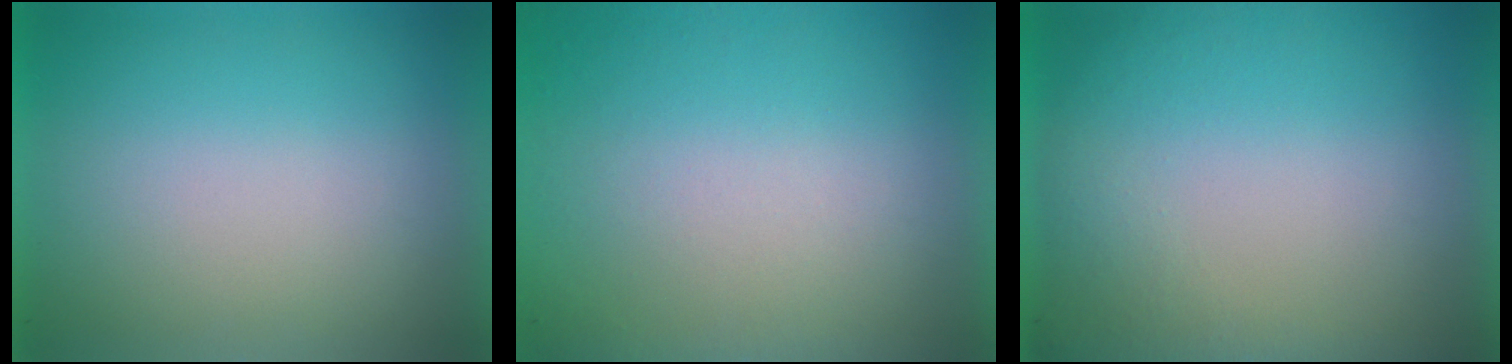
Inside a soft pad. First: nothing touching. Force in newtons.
{"total": 6.1}
{"total": 5.9}